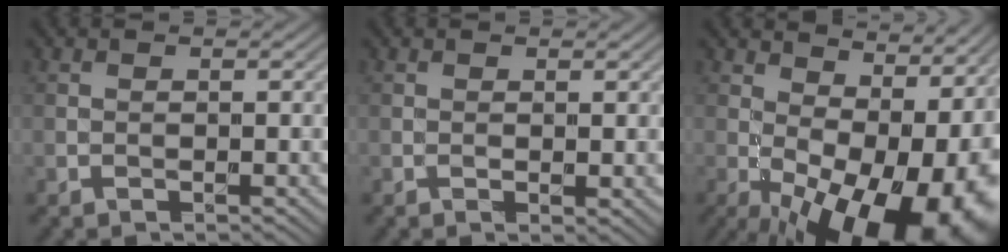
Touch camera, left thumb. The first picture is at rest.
{"total": 1.1, "force": [0.2, 0.5, 1.0], "torque": [-0.015, -0.005, 0.004]}
{"total": 18.3, "force": [-0.6, 9.6, 15.6], "torque": [-0.198, -0.012, 0.021]}